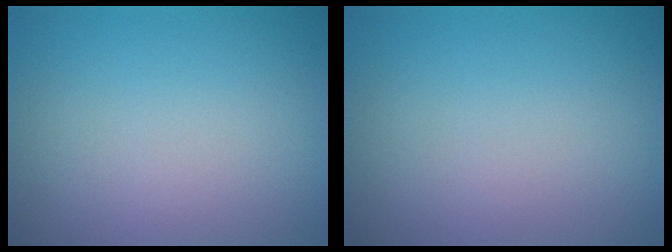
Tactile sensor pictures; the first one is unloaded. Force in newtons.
{"total": 0.0}